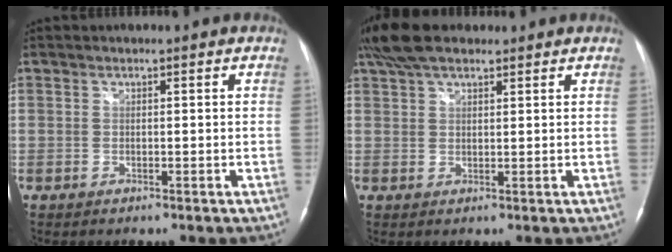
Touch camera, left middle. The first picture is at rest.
{"total": 7.0, "force": [5.4, 2.5, 3.7], "torque": [-0.080, 0.028, 0.102]}